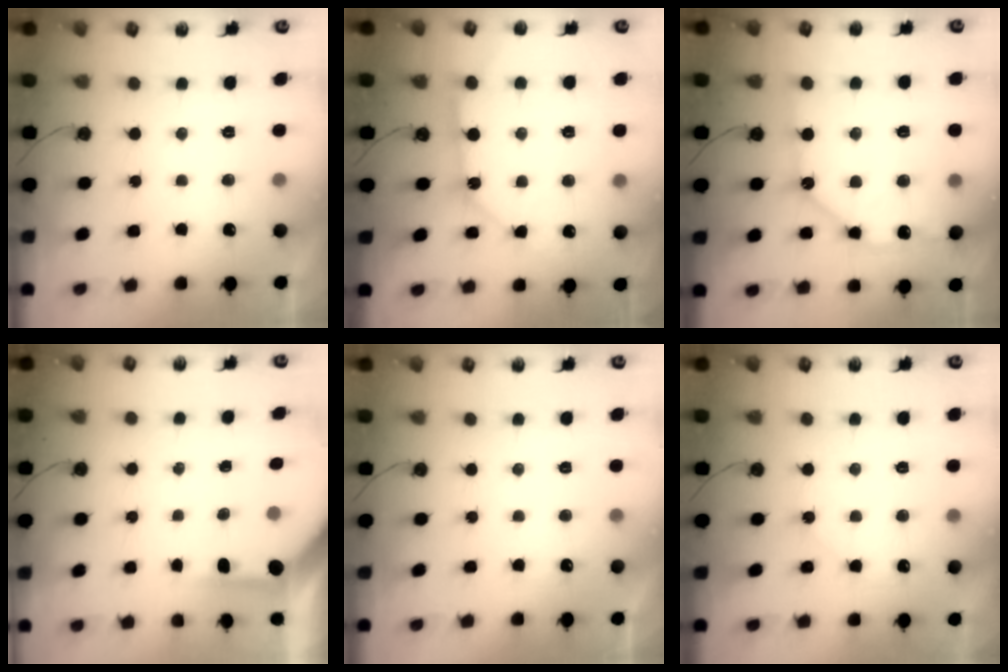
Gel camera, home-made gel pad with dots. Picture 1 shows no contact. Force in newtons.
{"total": 12.6, "press": 12.5, "slide": 1.1}
{"total": 13.6, "press": 13.5, "slide": 1.6}
{"total": 3.9, "press": 3.9, "slide": 0.4}
{"total": 2.9, "press": 2.9, "slide": 0.5}
{"total": 6.9, "press": 6.8, "slide": 0.7}